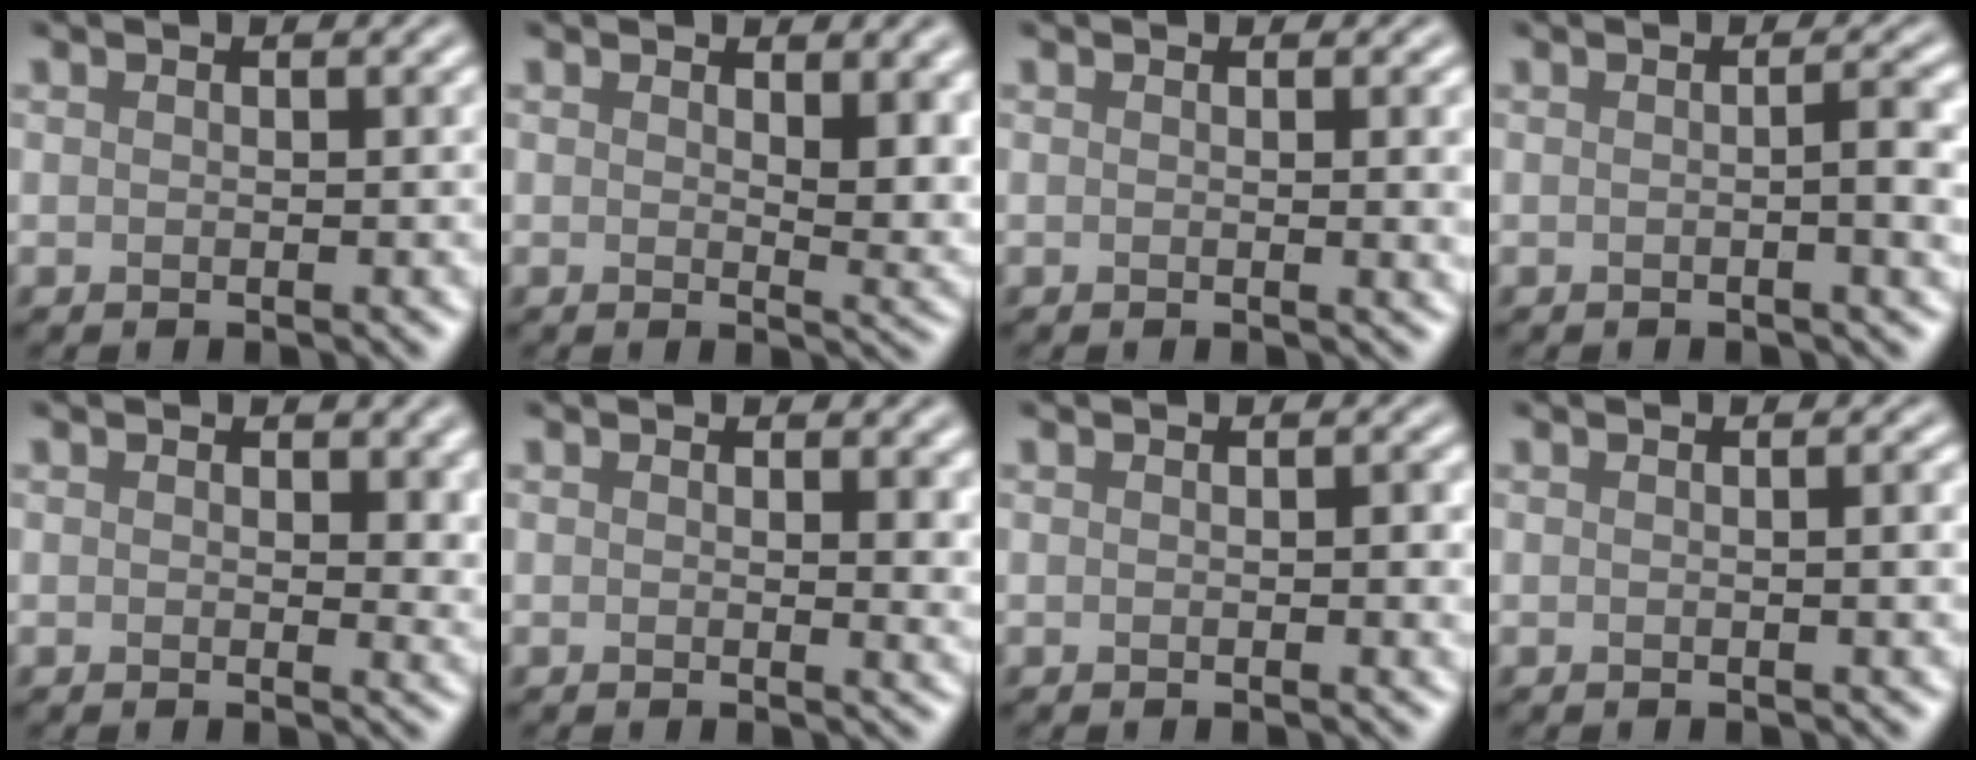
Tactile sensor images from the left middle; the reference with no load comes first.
{"total": 3.8, "force": [1.5, 1.6, 3.1], "torque": [-0.041, -0.008, 0.028]}
{"total": 2.5, "force": [0.2, 0.8, 2.4], "torque": [-0.021, -0.001, 0.000]}
{"total": 3.1, "force": [-0.1, 0.7, 3.0], "torque": [-0.037, 0.004, -0.006]}
{"total": 2.6, "force": [0.8, 1.5, 1.9], "torque": [-0.019, -0.004, 0.008]}
{"total": 1.7, "force": [0.6, 0.5, 1.5], "torque": [-0.014, -0.005, 0.009]}
{"total": 1.0, "force": [0.0, 0.2, 1.0], "torque": [-0.012, -0.002, 0.000]}
{"total": 1.9, "force": [0.0, 0.5, 1.8], "torque": [-0.021, 0.003, -0.002]}